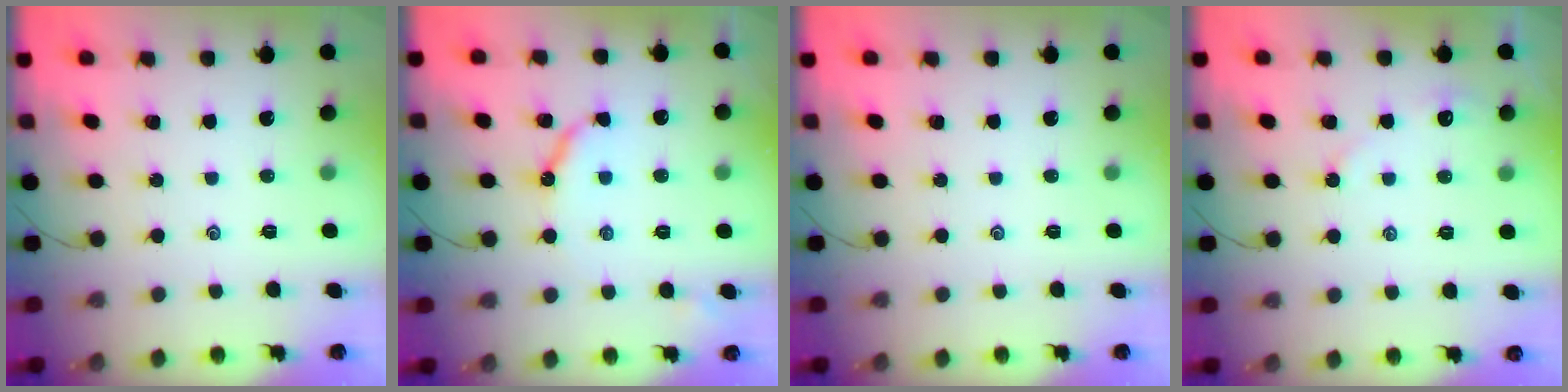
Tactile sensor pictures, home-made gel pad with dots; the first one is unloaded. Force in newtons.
{"total": 7.8, "press": 7.8, "slide": 0.6}
{"total": 0.0}
{"total": 2.9, "press": 2.9, "slide": 0.5}